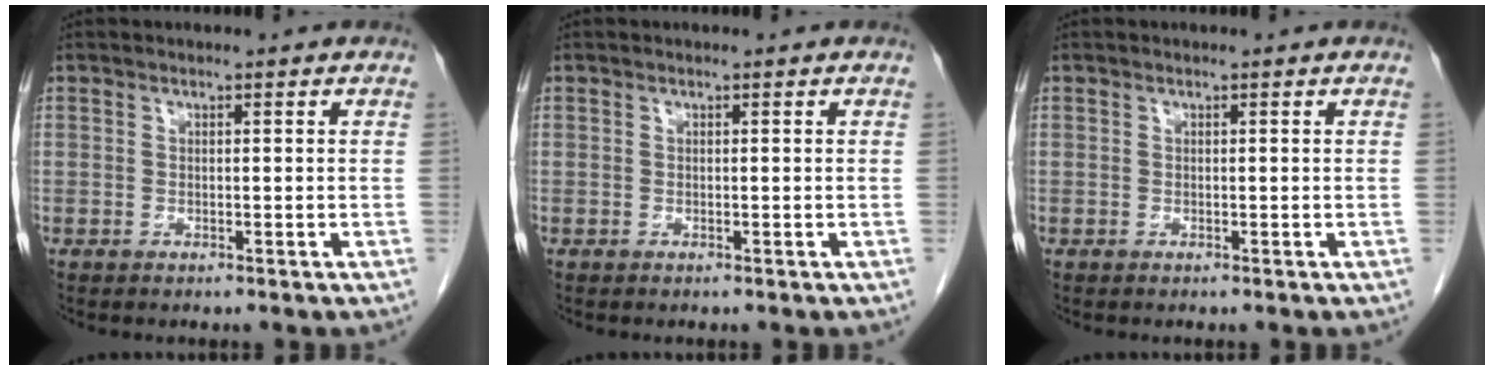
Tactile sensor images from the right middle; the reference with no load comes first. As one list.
[{"total": 0.0}, {"total": 0.0}]